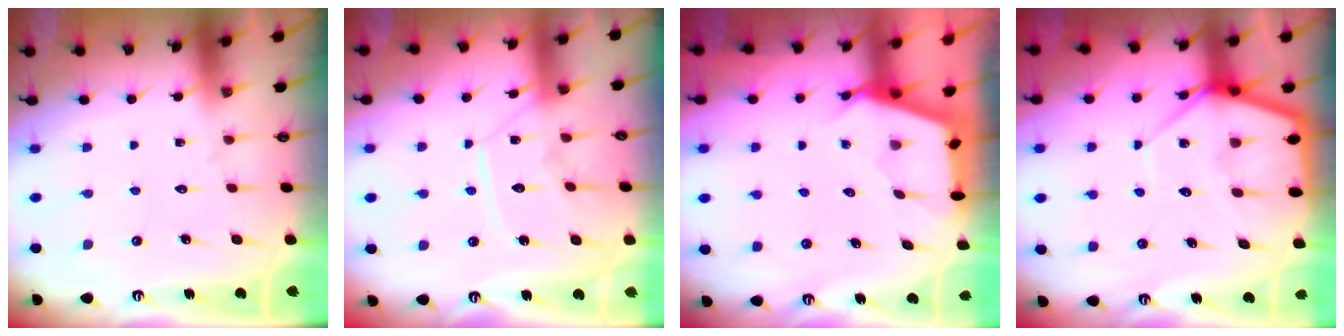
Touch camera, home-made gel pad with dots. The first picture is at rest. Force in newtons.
{"total": 10.4, "press": 10.3, "slide": 0.8}
{"total": 2.6, "press": 2.6, "slide": 0.3}
{"total": 9.0, "press": 9.0, "slide": 0.7}